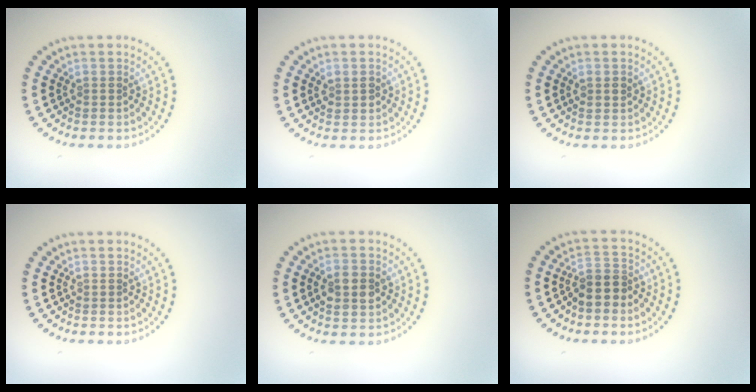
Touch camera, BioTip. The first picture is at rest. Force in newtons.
{"total": 1.5, "press": 1.4, "slide": 0.4}
{"total": 1.0, "press": 1.0, "slide": 0.3}
{"total": 0.0}
{"total": 2.9, "press": 2.9, "slide": 0.2}
{"total": 2.7, "press": 2.4, "slide": 1.2}